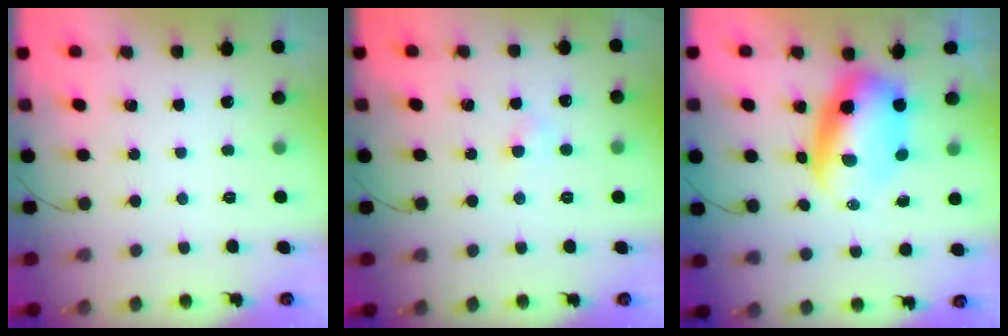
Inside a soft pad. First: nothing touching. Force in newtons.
{"total": 2.9, "press": 2.7, "slide": 1.1}
{"total": 9.0, "press": 8.7, "slide": 2.2}